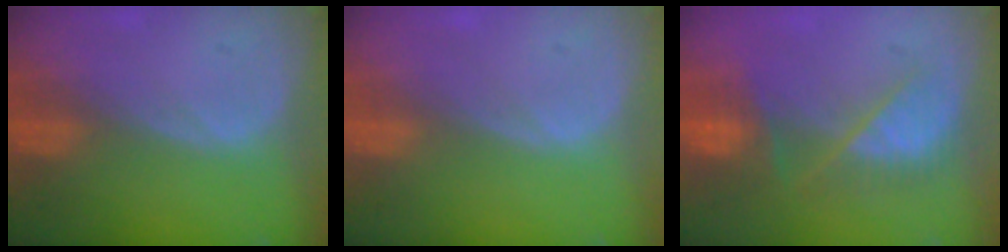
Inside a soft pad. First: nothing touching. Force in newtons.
{"total": 0.0}
{"total": 8.1, "press": 7.3, "slide": 3.3}